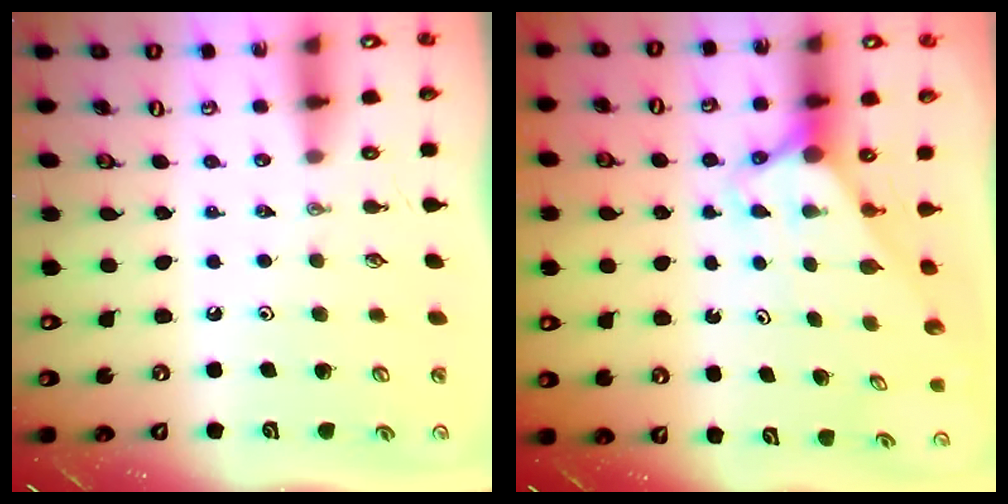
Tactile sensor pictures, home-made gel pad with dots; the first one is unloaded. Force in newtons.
{"total": 2.6, "press": 2.6, "slide": 0.0}